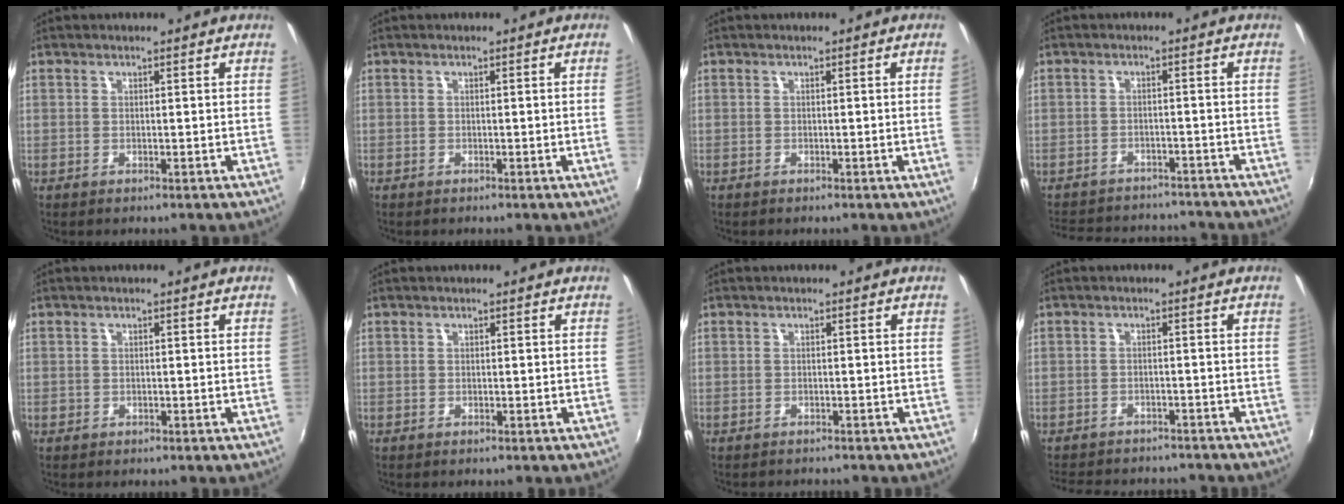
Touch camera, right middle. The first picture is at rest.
{"total": 1.2, "force": [0.1, -0.8, 0.9], "torque": [-0.006, -0.010, 0.002]}
{"total": 1.2, "force": [0.1, -0.8, 0.9], "torque": [-0.007, -0.010, 0.002]}
{"total": 13.6, "force": [-11.7, 5.7, 4.1], "torque": [-0.106, 0.033, -0.157]}
{"total": 0.8, "force": [-0.4, 0.7, 0.1], "torque": [-0.002, -0.003, -0.006]}
{"total": 0.0}
{"total": 1.6, "force": [-1.5, 0.3, 0.3], "torque": [-0.010, -0.007, -0.021]}
{"total": 9.7, "force": [-8.3, 4.1, 2.9], "torque": [-0.076, 0.008, -0.118]}